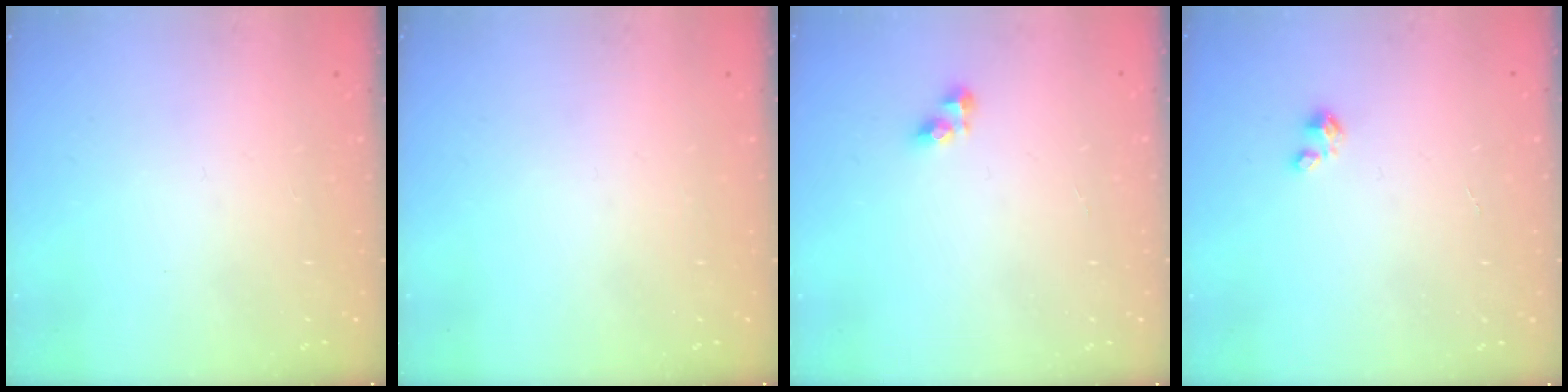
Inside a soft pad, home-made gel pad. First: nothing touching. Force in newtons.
{"total": 0.0}
{"total": 5.0, "press": 4.9, "slide": 0.6}
{"total": 0.0}